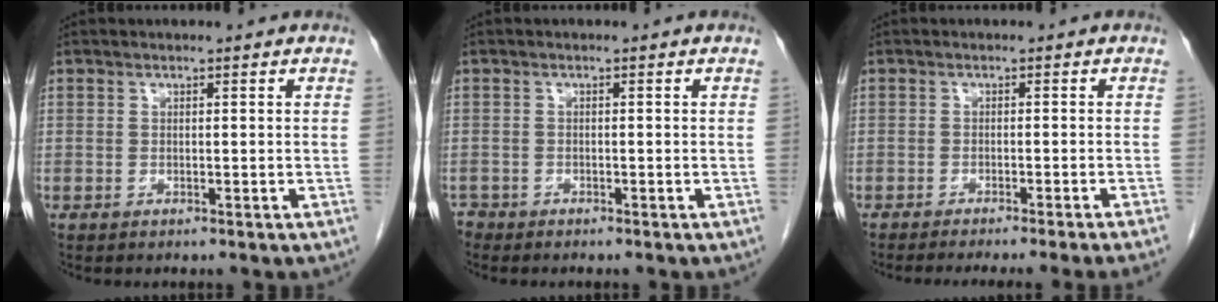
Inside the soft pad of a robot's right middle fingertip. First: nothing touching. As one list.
[{"total": 1.2, "force": [-1.2, 0.4, -0.1], "torque": [0.002, 0.000, -0.021]}, {"total": 9.6, "force": [-8.2, -1.8, 4.5], "torque": [-0.020, -0.024, -0.109]}]